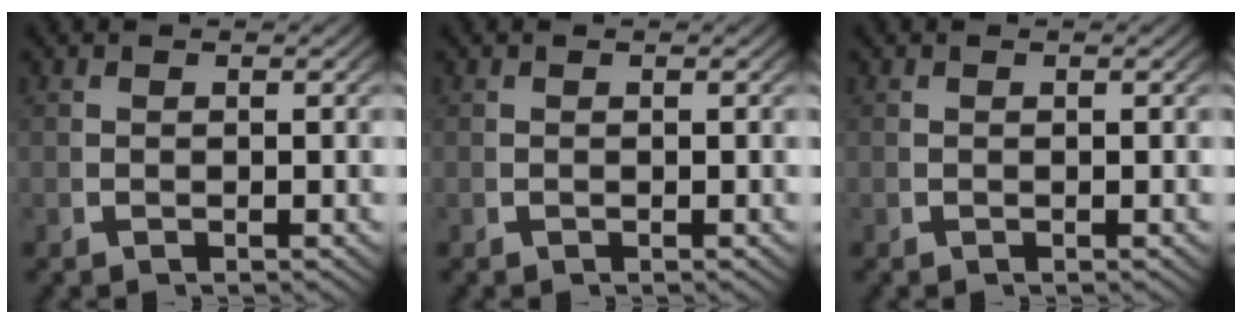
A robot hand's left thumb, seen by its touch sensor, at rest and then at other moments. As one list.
[{"total": 0.0}, {"total": 0.0}]